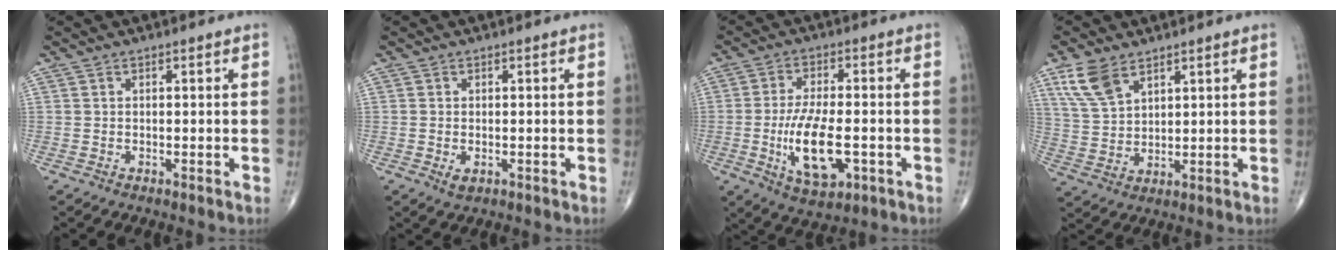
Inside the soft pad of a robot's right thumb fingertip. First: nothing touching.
{"total": 1.5, "force": [-0.4, 0.9, 1.2], "torque": [-0.021, -0.004, -0.002]}
{"total": 12.0, "force": [-2.8, 5.1, 10.5], "torque": [-0.188, -0.003, -0.041]}
{"total": 7.9, "force": [4.9, 4.1, 4.7], "torque": [-0.088, -0.015, 0.107]}